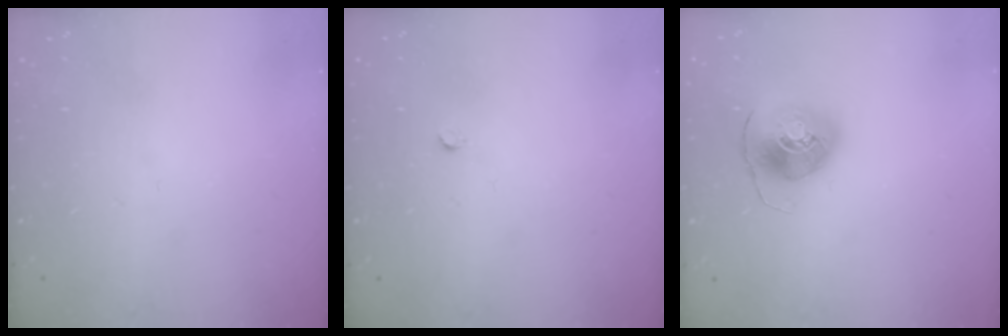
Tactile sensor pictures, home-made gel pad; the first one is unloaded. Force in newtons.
{"total": 2.4, "press": 2.4, "slide": 0.3}
{"total": 8.1, "press": 8.0, "slide": 1.2}